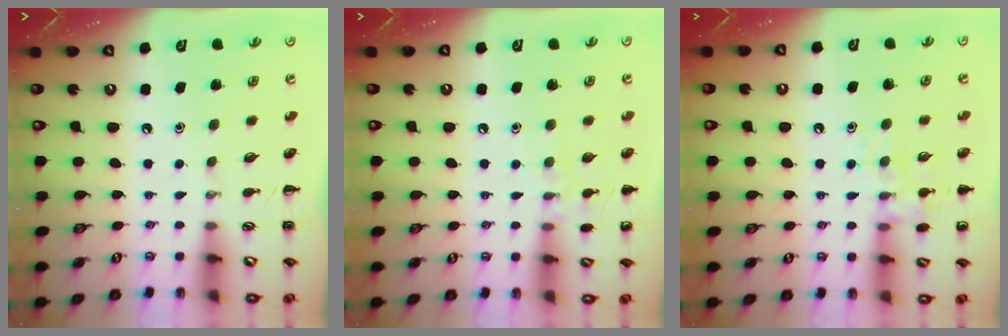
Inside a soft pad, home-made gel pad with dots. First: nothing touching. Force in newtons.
{"total": 7.1, "press": 6.8, "slide": 2.0}
{"total": 8.9, "press": 8.8, "slide": 1.2}